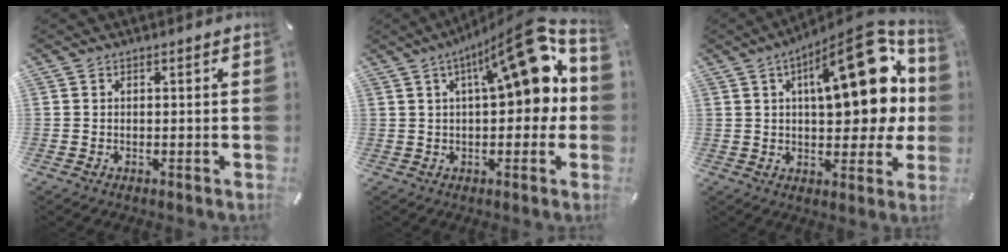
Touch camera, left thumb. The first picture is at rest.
{"total": 18.2, "force": [6.6, 6.9, 15.5], "torque": [-0.191, -0.046, 0.099]}
{"total": 22.5, "force": [7.3, 10.5, 18.5], "torque": [-0.231, -0.039, 0.109]}